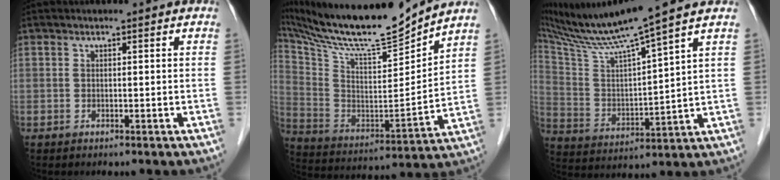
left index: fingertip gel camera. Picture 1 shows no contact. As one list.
[{"total": 18.7, "force": [17.0, 0.3, 7.9], "torque": [-0.156, -0.025, 0.298]}, {"total": 15.1, "force": [12.7, -2.2, 8.0], "torque": [-0.152, 0.000, 0.229]}]